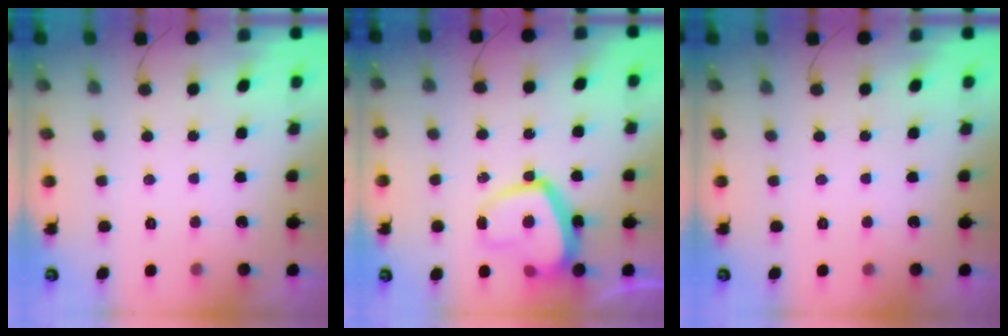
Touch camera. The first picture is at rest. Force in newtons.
{"total": 14.1, "press": 14.1, "slide": 1.3}
{"total": 0.0}